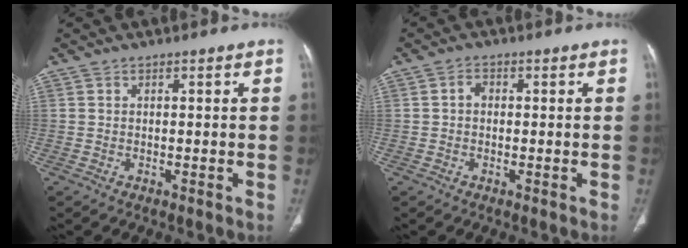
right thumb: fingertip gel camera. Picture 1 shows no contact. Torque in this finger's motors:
{"motor_torque": [-0.39, 0.45, -0.02, -0.11, 0.03]}